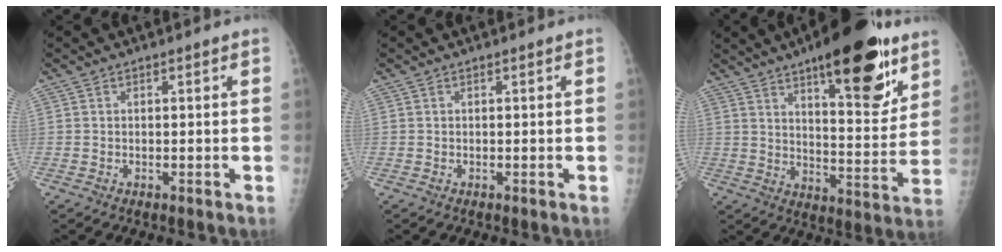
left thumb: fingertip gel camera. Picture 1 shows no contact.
{"total": 0.0}
{"total": 21.4, "force": [12.6, 7.1, 15.7], "torque": [-0.188, -0.066, 0.187]}